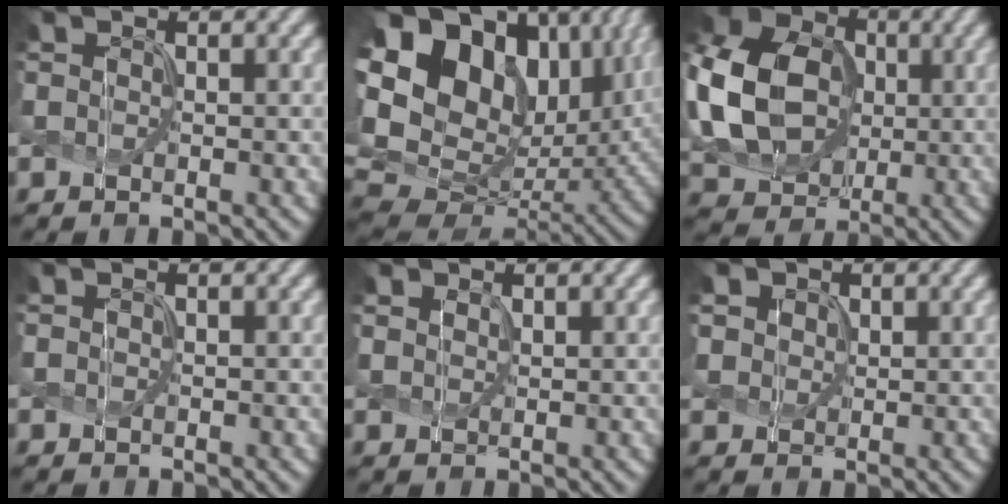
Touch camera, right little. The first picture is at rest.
{"total": 20.2, "force": [7.1, 14.1, 12.6], "torque": [-0.257, 0.038, 0.153]}
{"total": 13.5, "force": [0.3, 10.6, 8.4], "torque": [-0.197, 0.007, 0.000]}
{"total": 0.0}
{"total": 0.9, "force": [0.7, 0.4, 0.1], "torque": [-0.004, 0.001, 0.017]}
{"total": 2.7, "force": [1.5, 2.0, 1.0], "torque": [-0.036, 0.007, 0.029]}